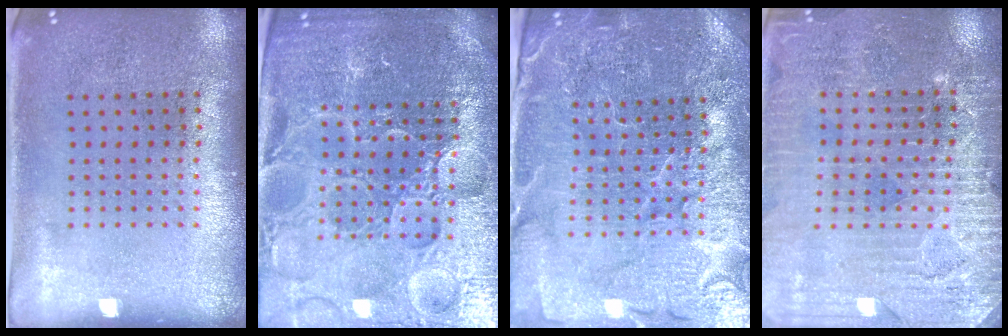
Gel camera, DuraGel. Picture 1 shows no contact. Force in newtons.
{"total": 5.7, "press": 5.2, "slide": 2.4}
{"total": 5.0, "press": 4.7, "slide": 1.8}
{"total": 3.3, "press": 3.2, "slide": 0.5}